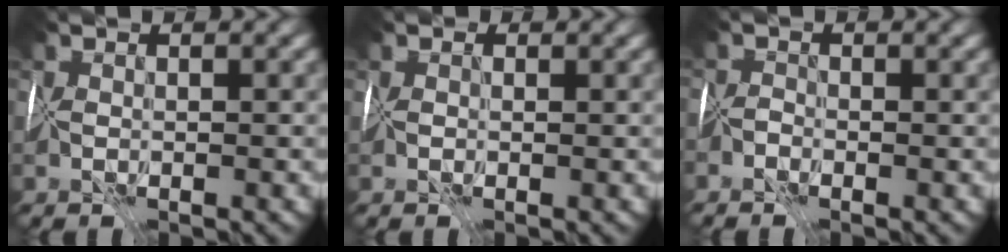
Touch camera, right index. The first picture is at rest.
{"total": 0.7, "force": [0.1, 0.7, 0.2], "torque": [-0.002, 0.002, -0.001]}
{"total": 0.9, "force": [-0.7, -0.5, -0.3], "torque": [0.005, 0.005, -0.019]}